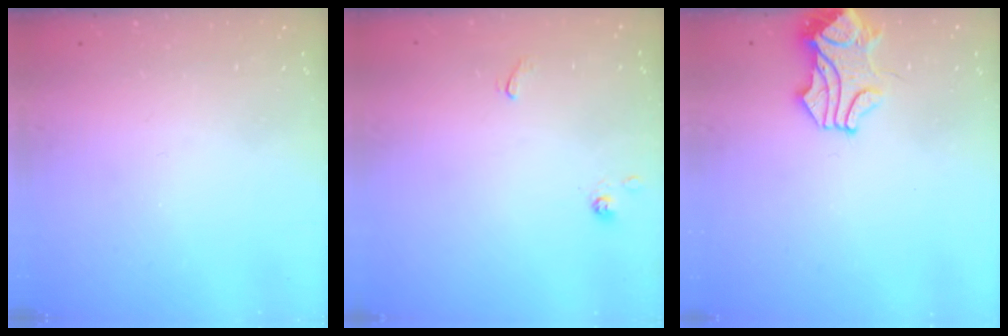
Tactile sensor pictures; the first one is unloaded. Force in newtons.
{"total": 3.8, "press": 3.7, "slide": 0.3}
{"total": 1.7, "press": 1.5, "slide": 0.8}